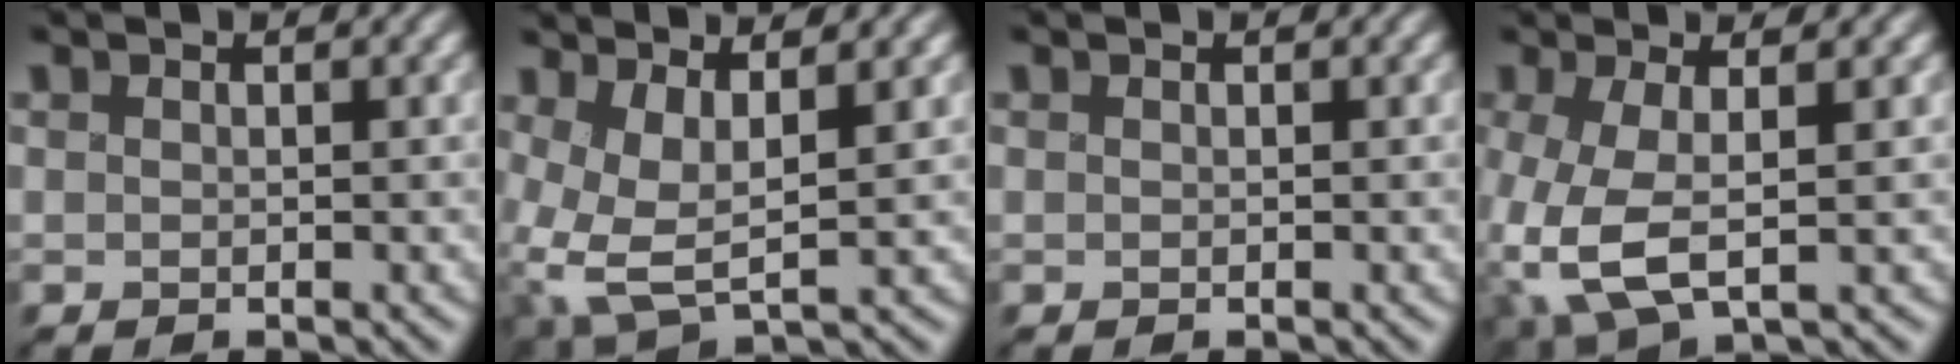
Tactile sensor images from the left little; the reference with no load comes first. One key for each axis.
{"total": 5.8, "fx": 0.7, "fy": 2.8, "fz": 5.1, "tx": -0.111, "ty": -0.004, "tz": 0.016}
{"total": 0.0}
{"total": 5.1, "fx": -1.2, "fy": 2.1, "fz": 4.5, "tx": -0.109, "ty": -0.005, "tz": -0.022}